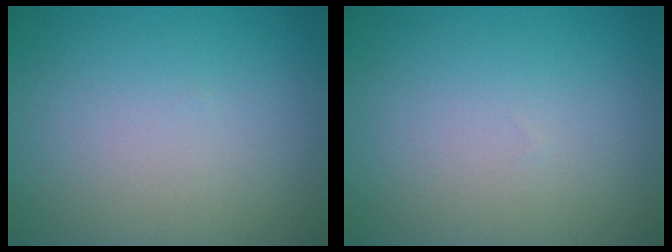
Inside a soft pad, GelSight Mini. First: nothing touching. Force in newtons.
{"total": 0.0}